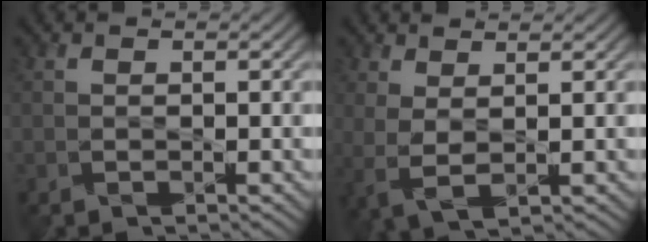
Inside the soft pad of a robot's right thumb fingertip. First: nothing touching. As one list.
[{"total": 3.1, "force": [1.0, 0.9, 2.8], "torque": [-0.072, -0.002, 0.021]}]